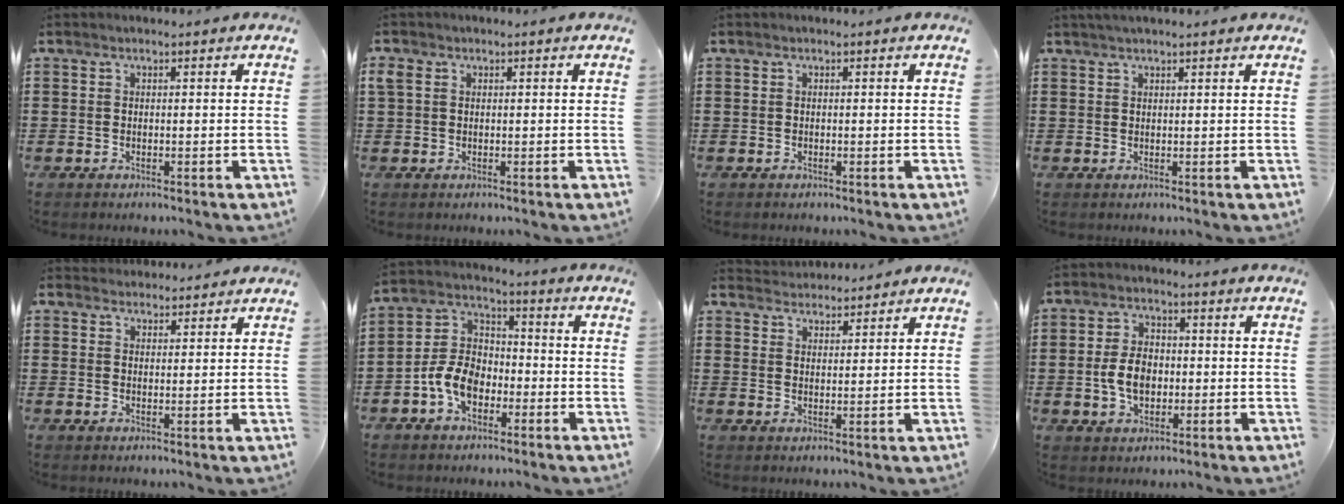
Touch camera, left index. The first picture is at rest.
{"total": 1.7, "force": [0.3, 1.2, 1.1], "torque": [-0.034, 0.005, 0.002]}
{"total": 0.0}
{"total": 1.3, "force": [1.1, -0.1, 0.7], "torque": [-0.014, 0.001, 0.021]}
{"total": 2.4, "force": [2.3, 0.5, -0.4], "torque": [0.000, -0.002, 0.045]}
{"total": 7.1, "force": [-3.3, 4.6, 4.3], "torque": [-0.121, 0.007, -0.074]}
{"total": 3.2, "force": [3.1, 0.4, -0.3], "torque": [-0.004, -0.009, 0.060]}
{"total": 6.1, "force": [-0.7, 3.9, 4.6], "torque": [-0.094, 0.002, -0.019]}